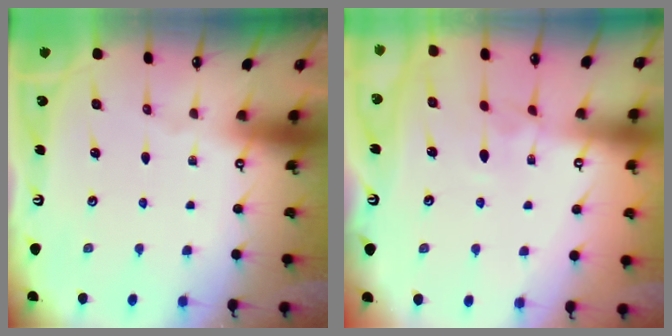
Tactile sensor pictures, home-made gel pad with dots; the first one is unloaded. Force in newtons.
{"total": 2.7, "press": 2.7, "slide": 0.4}